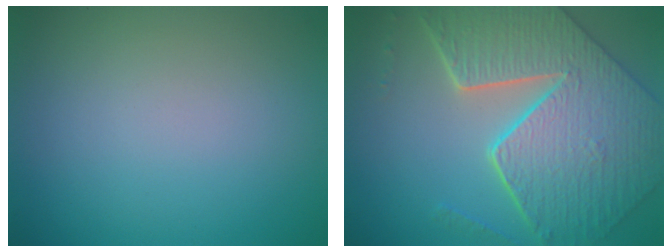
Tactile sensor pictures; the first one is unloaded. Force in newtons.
{"total": 9.2, "press": 6.6, "slide": 6.4}